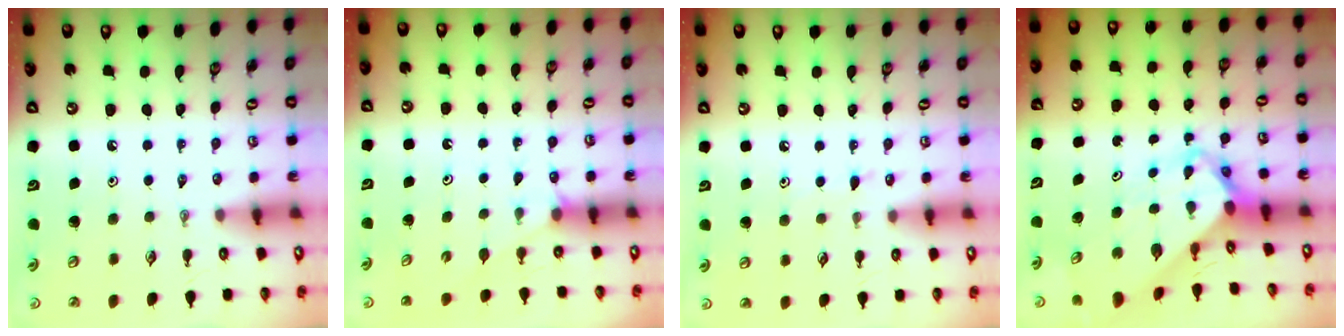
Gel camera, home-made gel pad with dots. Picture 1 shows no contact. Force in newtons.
{"total": 2.9, "press": 2.9, "slide": 0.4}
{"total": 6.1, "press": 6.0, "slide": 0.6}
{"total": 4.8, "press": 4.7, "slide": 0.5}